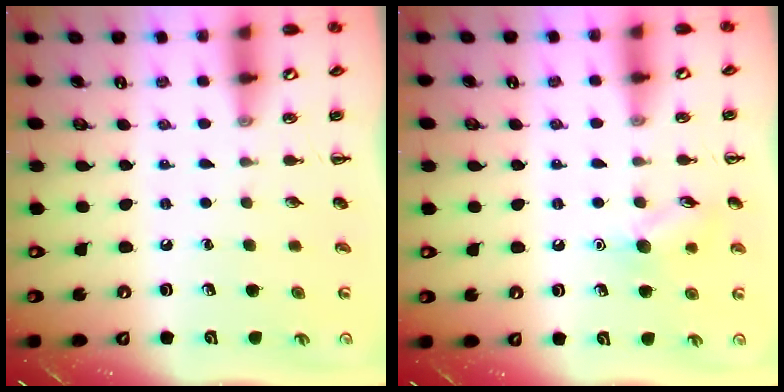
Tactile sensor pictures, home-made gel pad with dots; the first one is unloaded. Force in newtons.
{"total": 8.2, "press": 8.1, "slide": 1.2}